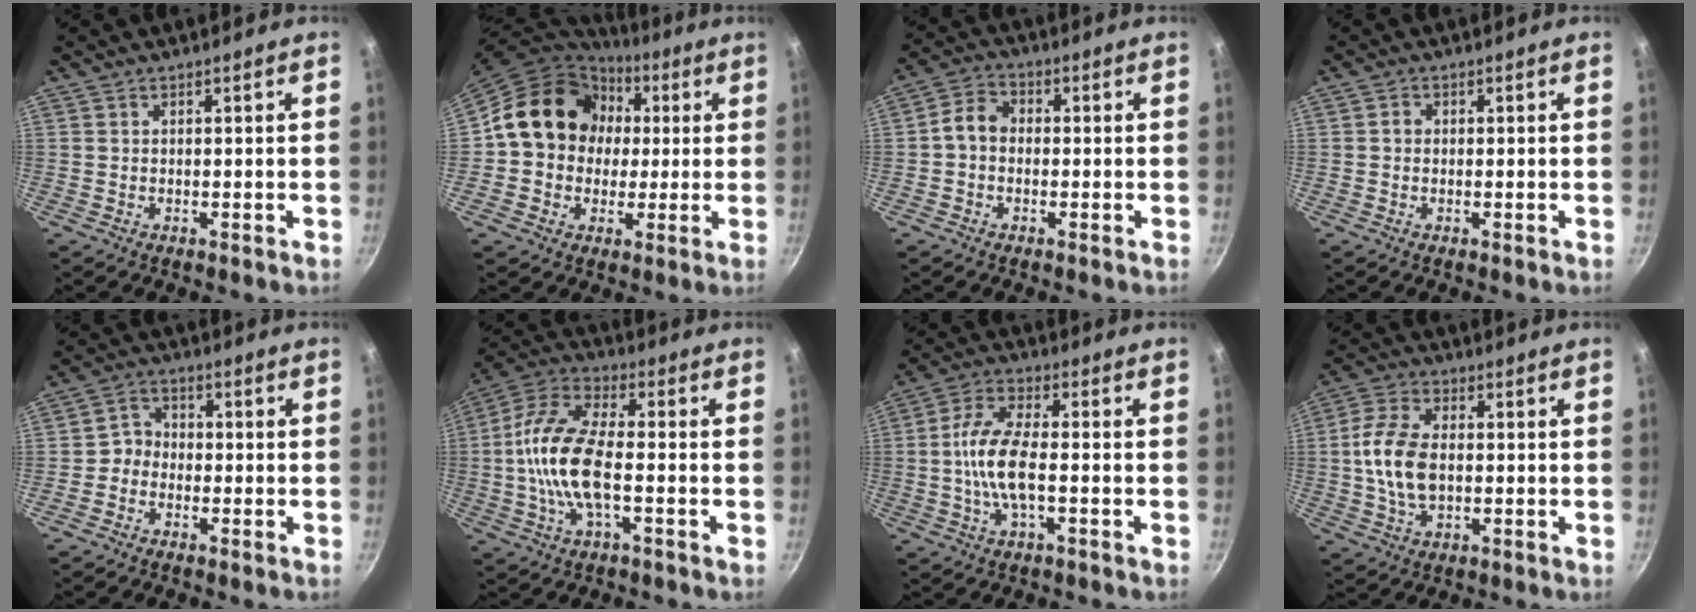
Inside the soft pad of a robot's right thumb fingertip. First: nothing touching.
{"total": 17.2, "force": [2.3, 14.8, 8.6], "torque": [-0.112, 0.034, 0.025]}
{"total": 4.9, "force": [-0.5, 3.8, 3.0], "torque": [-0.044, 0.019, -0.025]}
{"total": 1.1, "force": [-0.1, 1.0, 0.5], "torque": [-0.006, 0.006, -0.003]}
{"total": 3.5, "force": [-1.2, 3.0, 1.3], "torque": [-0.003, 0.021, -0.033]}
{"total": 14.4, "force": [-1.9, 6.1, 12.9], "torque": [-0.252, 0.035, -0.054]}
{"total": 10.1, "force": [-1.3, 3.9, 9.2], "torque": [-0.183, 0.023, -0.037]}
{"total": 10.4, "force": [-0.2, 6.3, 8.3], "torque": [-0.158, 0.015, -0.010]}